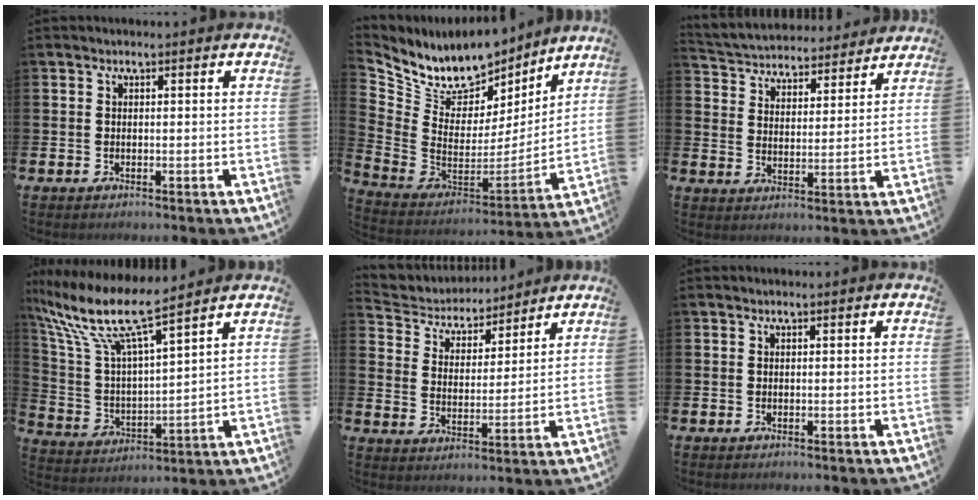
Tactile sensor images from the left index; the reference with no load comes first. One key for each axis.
{"total": 9.3, "fx": 8.1, "fy": 4.4, "fz": 1.4, "tx": -0.088, "ty": -0.056, "tz": 0.148}
{"total": 4.7, "fx": 4.4, "fy": 1.5, "fz": -0.1, "tx": -0.026, "ty": -0.037, "tz": 0.074}
{"total": 9.5, "fx": 8.2, "fy": 1.1, "fz": 4.7, "tx": -0.130, "ty": -0.051, "tz": 0.134}
{"total": 5.0, "fx": 4.7, "fy": 1.6, "fz": 0.2, "tx": -0.039, "ty": -0.038, "tz": 0.078}
{"total": 0.0}